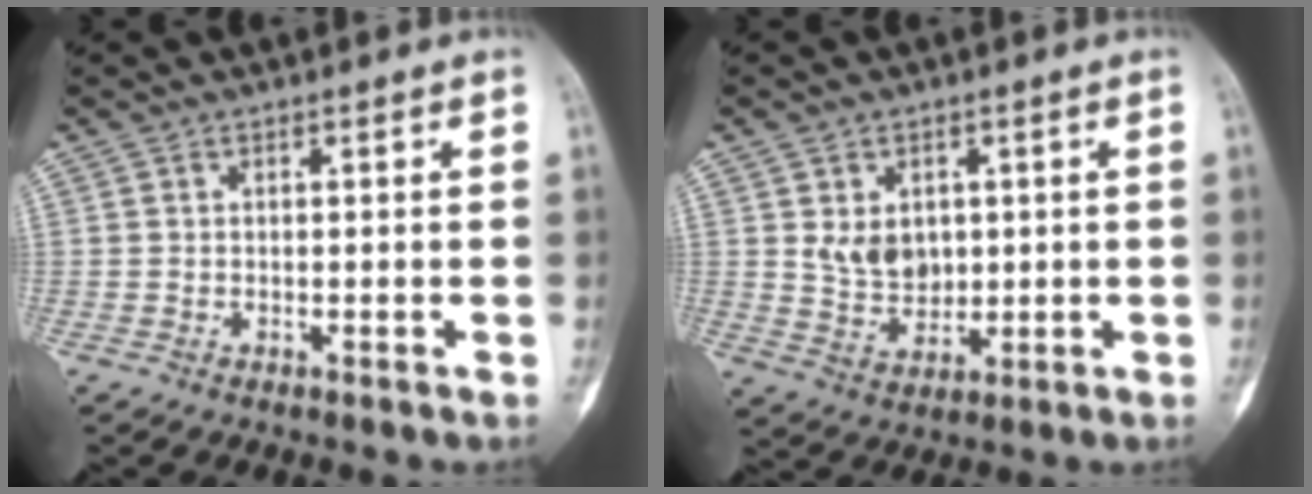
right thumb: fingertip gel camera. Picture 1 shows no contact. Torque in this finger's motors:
{"motor_torque": [0.05, 1.61, -0.12, 0.05, 0.26]}